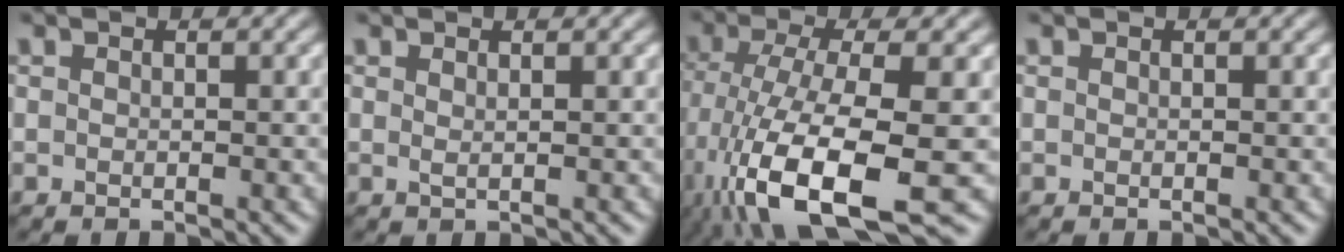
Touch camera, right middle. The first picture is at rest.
{"total": 0.6, "force": [0.4, 0.1, 0.4], "torque": [-0.008, -0.002, 0.007]}
{"total": 12.1, "force": [-4.7, 3.8, 10.5], "torque": [-0.211, -0.016, -0.084]}
{"total": 0.0}